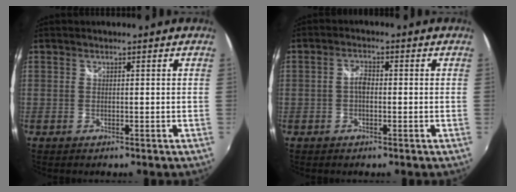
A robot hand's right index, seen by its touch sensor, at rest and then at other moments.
{"total": 2.3, "force": [-0.4, 1.3, 1.8], "torque": [-0.036, 0.007, -0.010]}